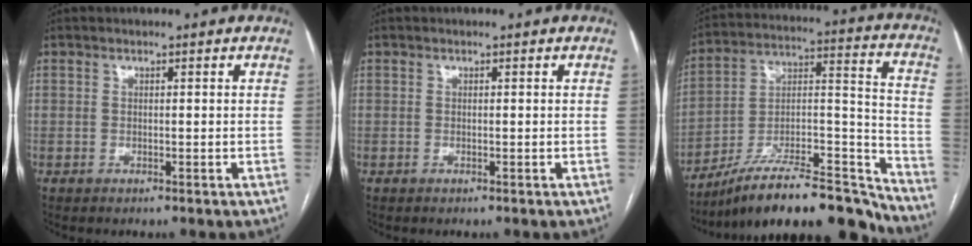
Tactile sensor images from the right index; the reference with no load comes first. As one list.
[{"total": 0.0}, {"total": 23.6, "force": [-20.3, 3.9, 11.4], "torque": [-0.142, 0.036, -0.330]}]